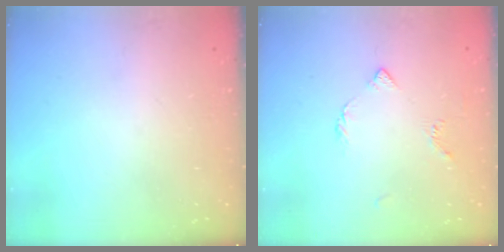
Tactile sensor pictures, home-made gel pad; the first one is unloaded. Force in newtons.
{"total": 4.0, "press": 3.9, "slide": 0.8}